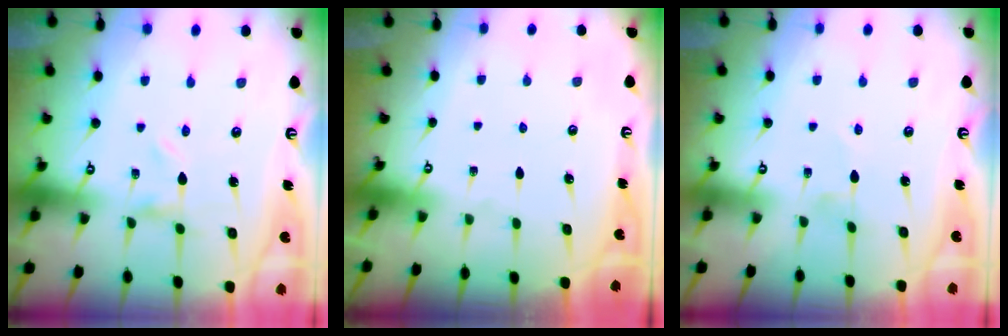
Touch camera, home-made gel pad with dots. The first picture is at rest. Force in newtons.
{"total": 0.0}
{"total": 0.9, "press": 0.9, "slide": 0.2}